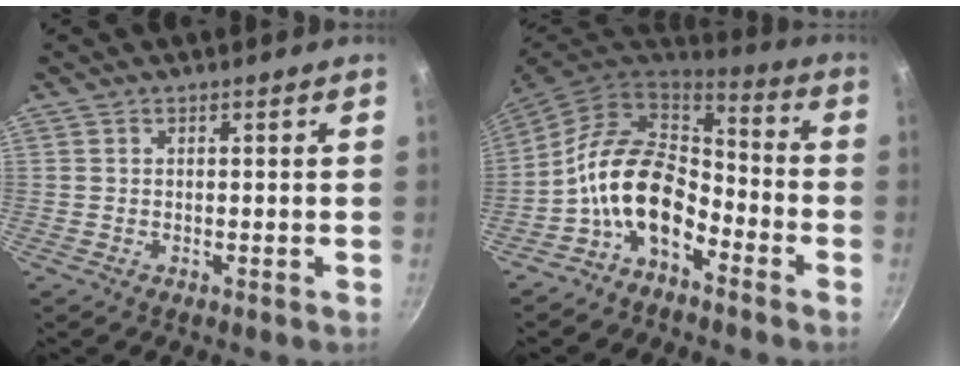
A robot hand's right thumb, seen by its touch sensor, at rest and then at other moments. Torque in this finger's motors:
{"motor_torque": [0.60, 0.24, 1.68, -1.09, 0.50]}